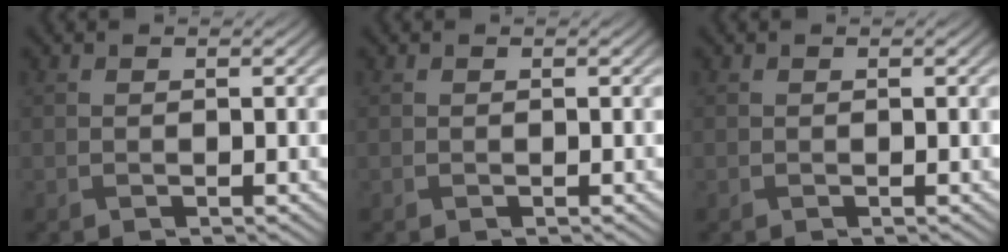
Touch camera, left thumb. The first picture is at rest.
{"total": 0.0}
{"total": 0.0}